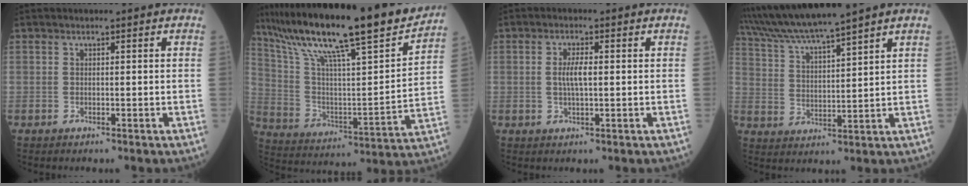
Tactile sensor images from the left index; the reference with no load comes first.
{"total": 26.0, "force": [21.4, 1.2, 14.6], "torque": [-0.260, -0.024, 0.337]}
{"total": 3.2, "force": [0.1, 0.7, 3.1], "torque": [-0.064, -0.001, 0.002]}
{"total": 11.1, "force": [9.8, -1.8, 5.0], "torque": [-0.094, 0.011, 0.181]}